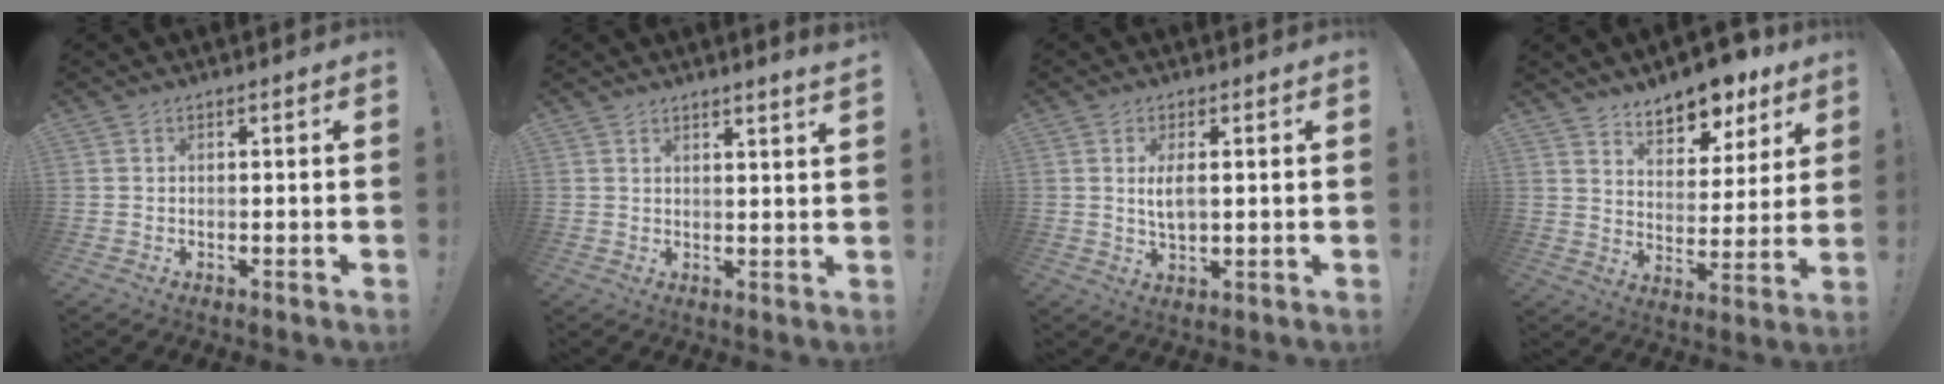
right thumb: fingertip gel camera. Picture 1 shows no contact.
{"total": 3.0, "force": [2.5, -0.5, 1.6], "torque": [-0.020, -0.021, 0.040]}
{"total": 4.5, "force": [0.8, 1.6, 4.1], "torque": [-0.068, -0.011, 0.009]}
{"total": 11.5, "force": [9.5, 4.8, 4.3], "torque": [-0.058, -0.071, 0.170]}